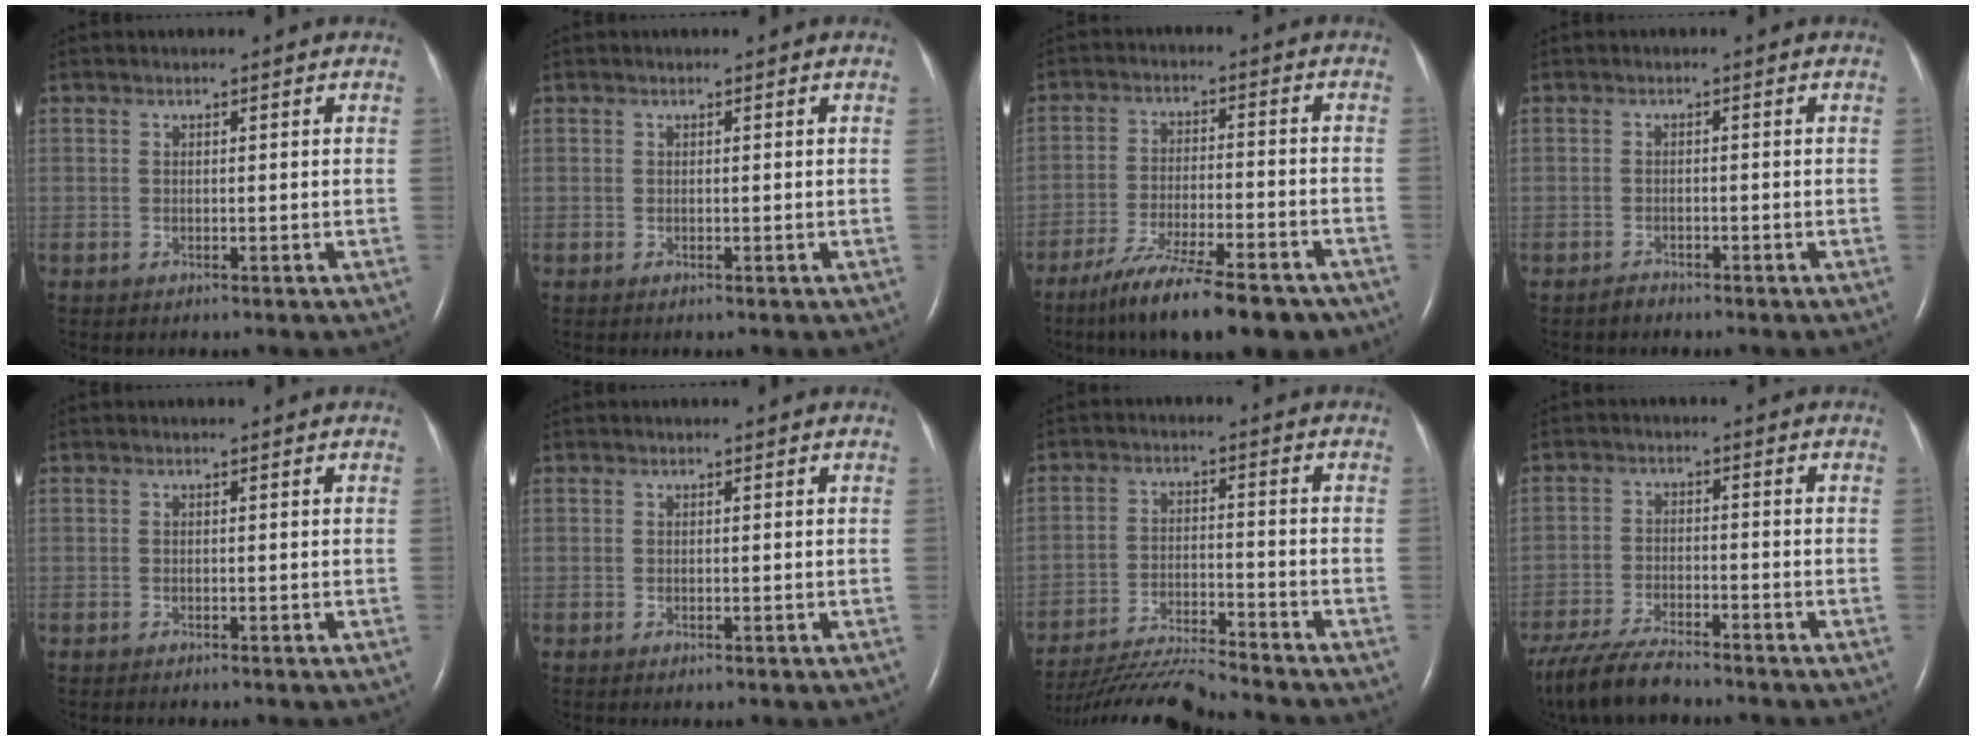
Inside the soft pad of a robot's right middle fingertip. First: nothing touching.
{"total": 0.0}
{"total": 16.3, "force": [-12.5, 3.0, 9.9], "torque": [-0.140, -0.020, -0.196]}
{"total": 1.1, "force": [-1.0, 0.3, 0.1], "torque": [-0.005, 0.000, -0.019]}
{"total": 0.7, "force": [-0.6, 0.0, 0.2], "torque": [-0.009, -0.002, -0.009]}
{"total": 0.0}
{"total": 11.7, "force": [-11.2, -1.4, 2.9], "torque": [-0.050, -0.011, -0.198]}
{"total": 9.3, "force": [-8.0, 1.2, 4.6], "torque": [-0.088, -0.029, -0.142]}